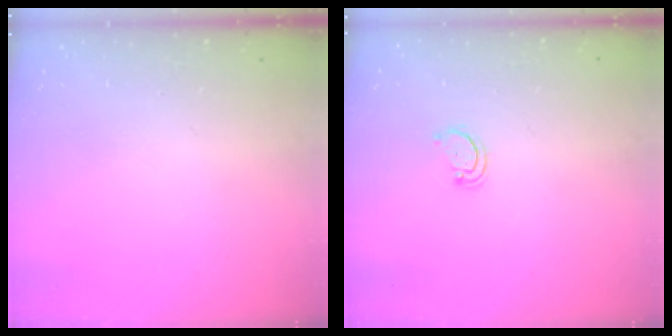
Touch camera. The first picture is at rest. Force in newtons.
{"total": 2.2, "press": 2.2, "slide": 0.2}